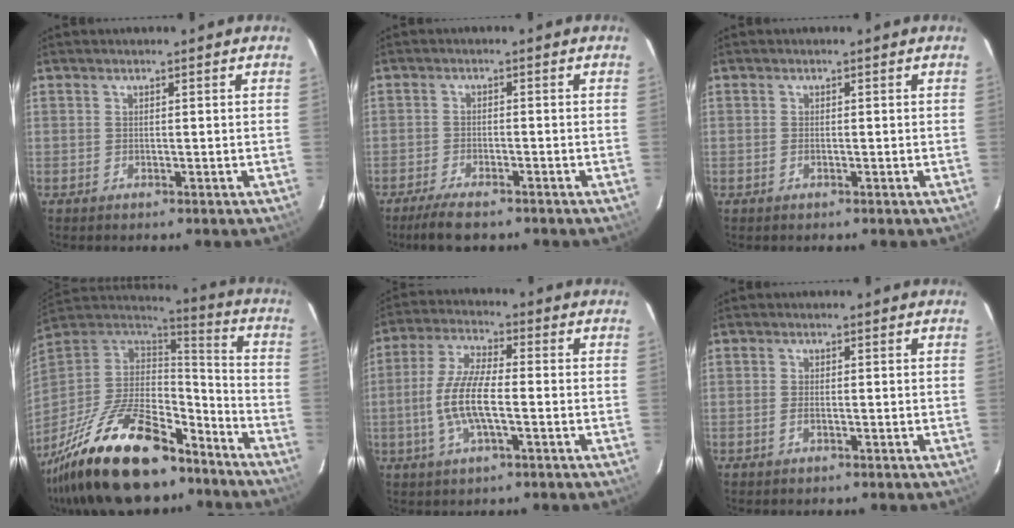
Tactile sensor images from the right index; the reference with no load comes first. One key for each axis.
{"total": 6.1, "fx": -4.9, "fy": 1.5, "fz": 3.4, "tx": -0.085, "ty": -0.014, "tz": -0.089}
{"total": 0.6, "fx": -0.2, "fy": 0.3, "fz": 0.5, "tx": -0.012, "ty": 0.000, "tz": -0.004}
{"total": 31.5, "fx": -21.4, "fy": 13.1, "fz": 19.0, "tx": -0.383, "ty": -0.020, "tz": -0.337}
{"total": 10.3, "fx": -2.2, "fy": 2.9, "fz": 9.6, "tx": -0.201, "ty": 0.001, "tz": -0.045}
{"total": 1.2, "fx": -0.4, "fy": 0.5, "fz": 1.0, "tx": -0.024, "ty": 0.000, "tz": -0.009}